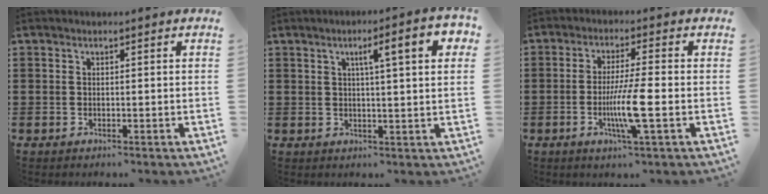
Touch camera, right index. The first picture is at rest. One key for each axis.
{"total": 6.8, "fx": 2.4, "fy": 1.0, "fz": 6.3, "tx": -0.110, "ty": -0.001, "tz": 0.033}
{"total": 7.7, "fx": -1.8, "fy": 0.2, "fz": 7.4, "tx": -0.146, "ty": -0.019, "tz": -0.038}